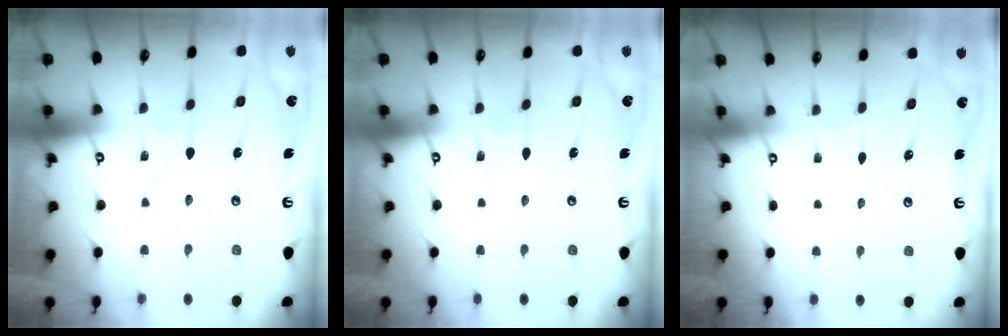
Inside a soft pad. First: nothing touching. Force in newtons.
{"total": 2.5, "press": 2.5, "slide": 0.2}
{"total": 0.5, "press": 0.5, "slide": 0.1}